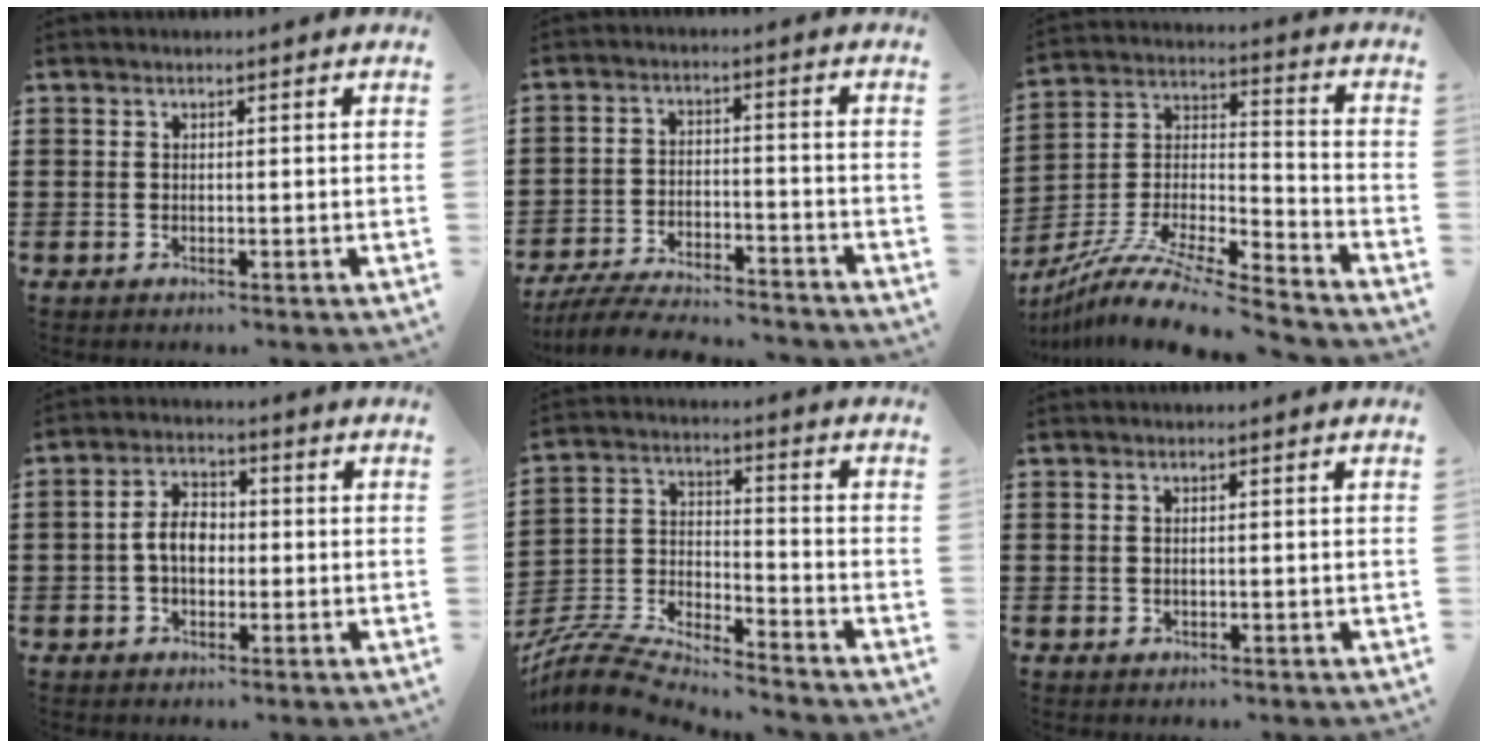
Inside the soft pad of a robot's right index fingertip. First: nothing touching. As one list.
[{"total": 6.4, "force": [-6.2, 0.6, 1.6], "torque": [-0.040, 0.003, -0.123]}, {"total": 11.3, "force": [-9.9, 1.1, 5.4], "torque": [-0.108, 0.009, -0.199]}, {"total": 5.0, "force": [-0.5, 3.2, 3.8], "torque": [-0.081, 0.008, -0.012]}, {"total": 6.4, "force": [-6.2, 0.7, 1.5], "torque": [-0.053, -0.012, -0.132]}, {"total": 0.6, "force": [0.2, 0.4, 0.4], "torque": [-0.010, 0.004, 0.003]}]